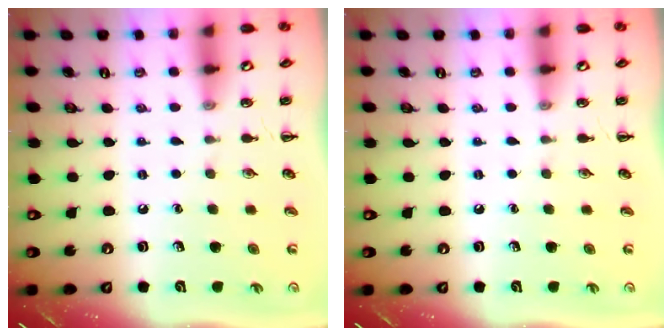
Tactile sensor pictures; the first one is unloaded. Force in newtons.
{"total": 0.0}